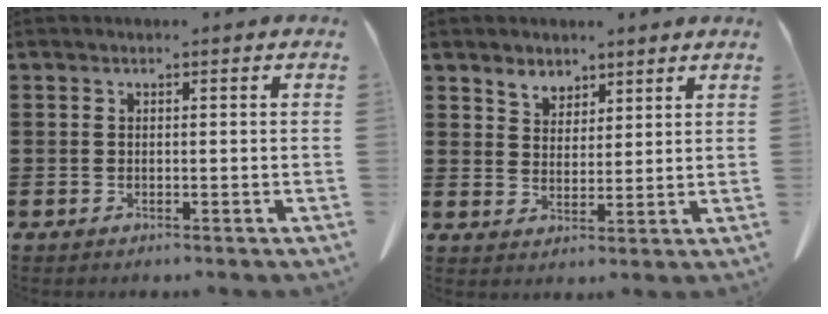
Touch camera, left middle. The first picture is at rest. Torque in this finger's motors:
{"motor_torque": [0.17, 0.02, 0.09, 0.03]}